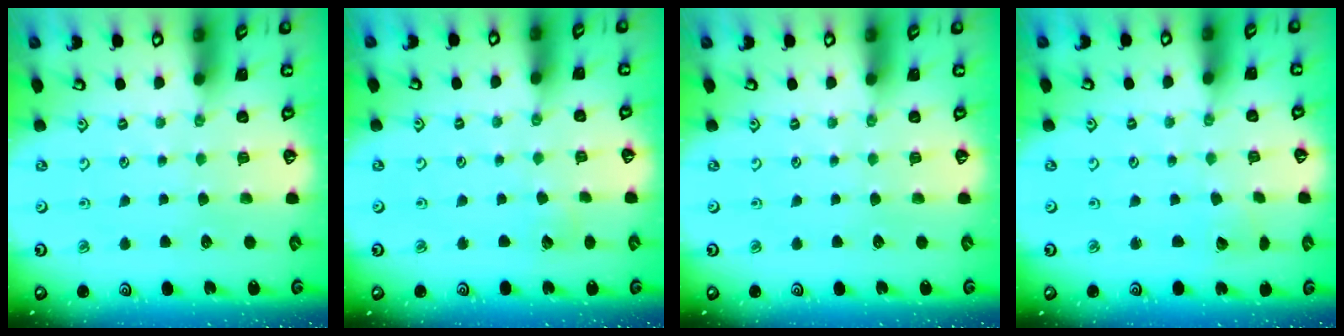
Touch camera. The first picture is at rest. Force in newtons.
{"total": 2.3, "press": 2.3, "slide": 0.1}
{"total": 0.0}
{"total": 2.1, "press": 2.1, "slide": 0.2}